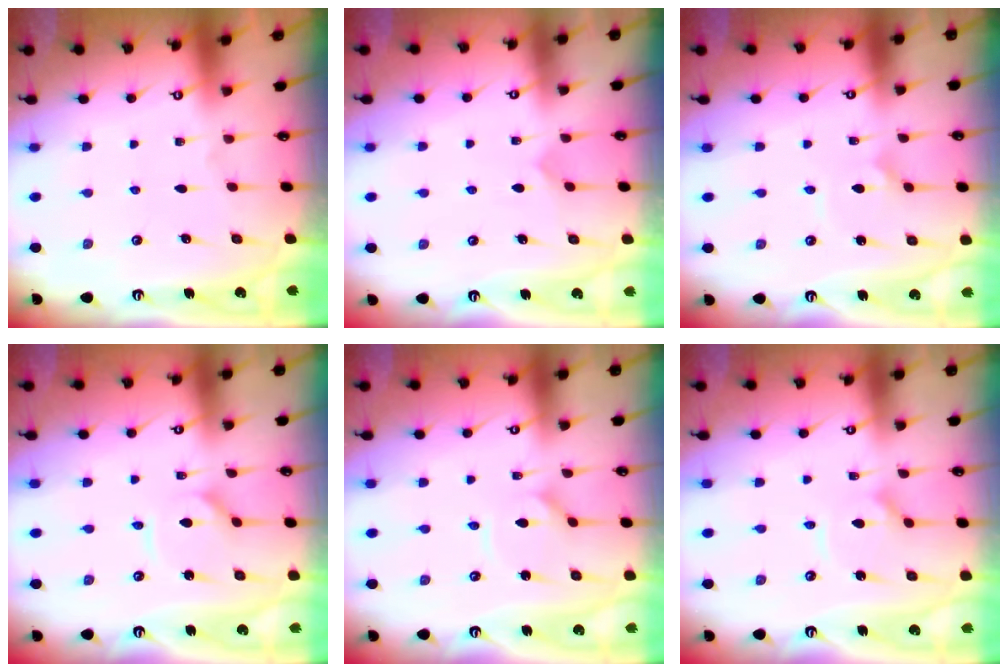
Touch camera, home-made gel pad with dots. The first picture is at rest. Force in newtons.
{"total": 2.5, "press": 2.5, "slide": 0.2}
{"total": 2.4, "press": 2.4, "slide": 0.2}
{"total": 2.5, "press": 2.5, "slide": 0.4}
{"total": 1.8, "press": 1.8, "slide": 0.3}
{"total": 4.6, "press": 4.6, "slide": 0.6}